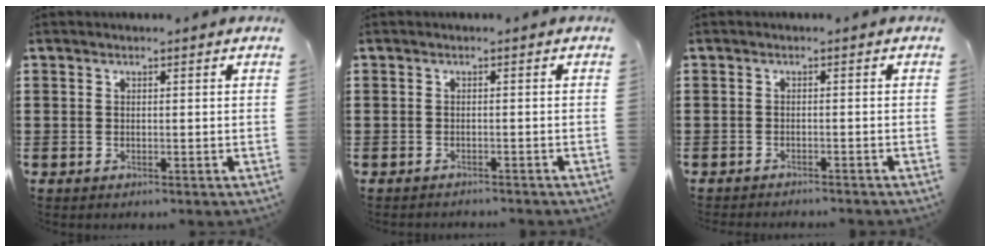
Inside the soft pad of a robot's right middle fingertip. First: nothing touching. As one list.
[{"total": 0.7, "force": [-0.7, 0.0, 0.0], "torque": [-0.003, 0.000, -0.015]}, {"total": 1.0, "force": [-1.0, -0.1, 0.0], "torque": [-0.004, -0.001, -0.020]}]